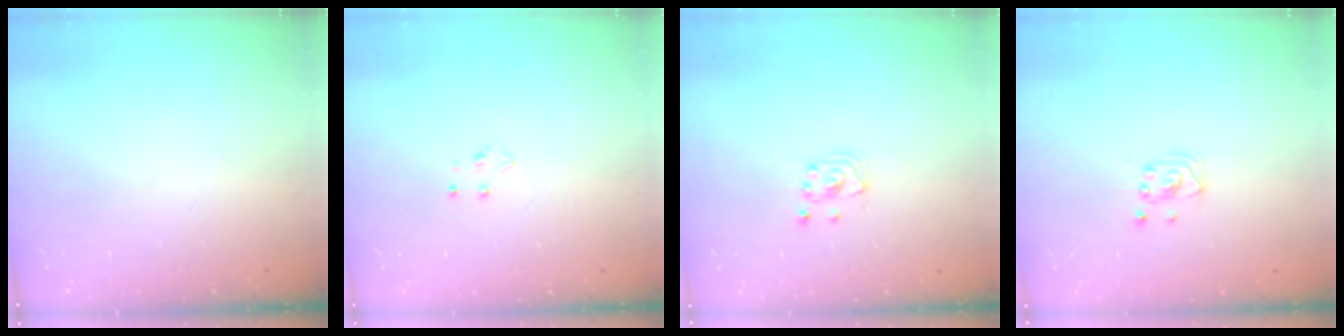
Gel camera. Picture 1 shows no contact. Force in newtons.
{"total": 3.6, "press": 3.6, "slide": 0.4}
{"total": 2.2, "press": 2.2, "slide": 0.2}
{"total": 2.2, "press": 2.2, "slide": 0.2}